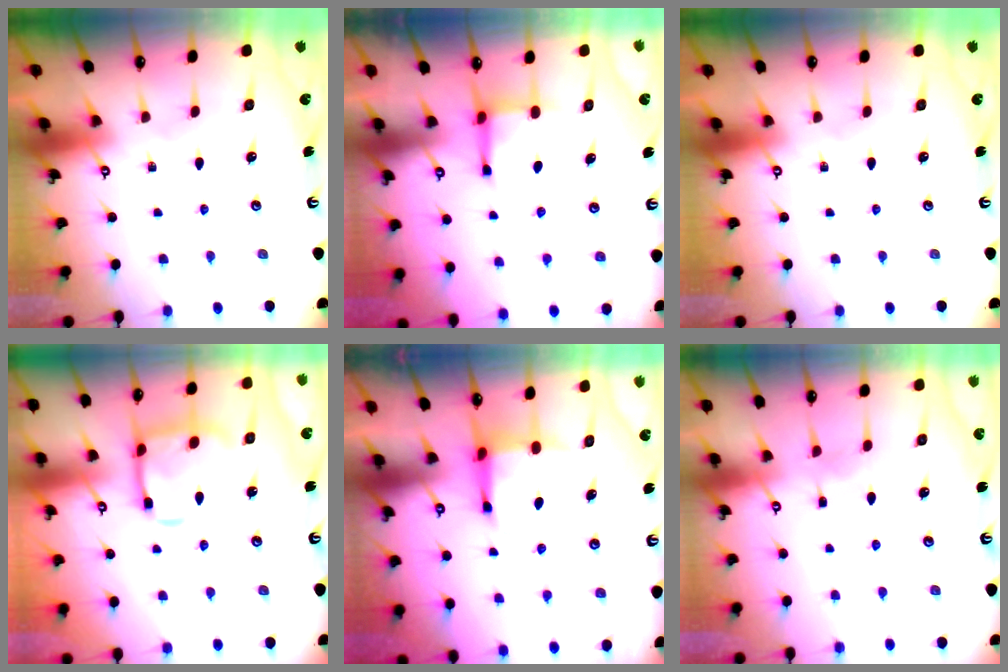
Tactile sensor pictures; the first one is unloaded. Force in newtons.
{"total": 3.8, "press": 3.7, "slide": 0.5}
{"total": 0.0}
{"total": 13.0, "press": 13.0, "slide": 0.9}
{"total": 4.6, "press": 4.5, "slide": 0.5}
{"total": 3.4, "press": 3.4, "slide": 0.4}